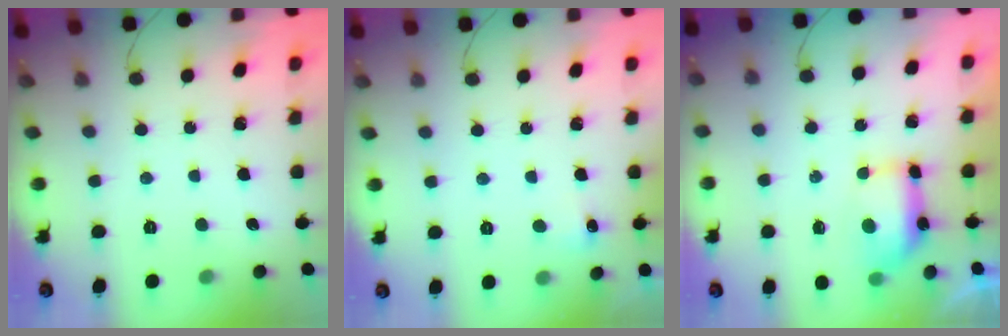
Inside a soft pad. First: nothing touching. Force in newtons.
{"total": 4.7, "press": 4.6, "slide": 1.0}
{"total": 14.3, "press": 9.6, "slide": 10.6}